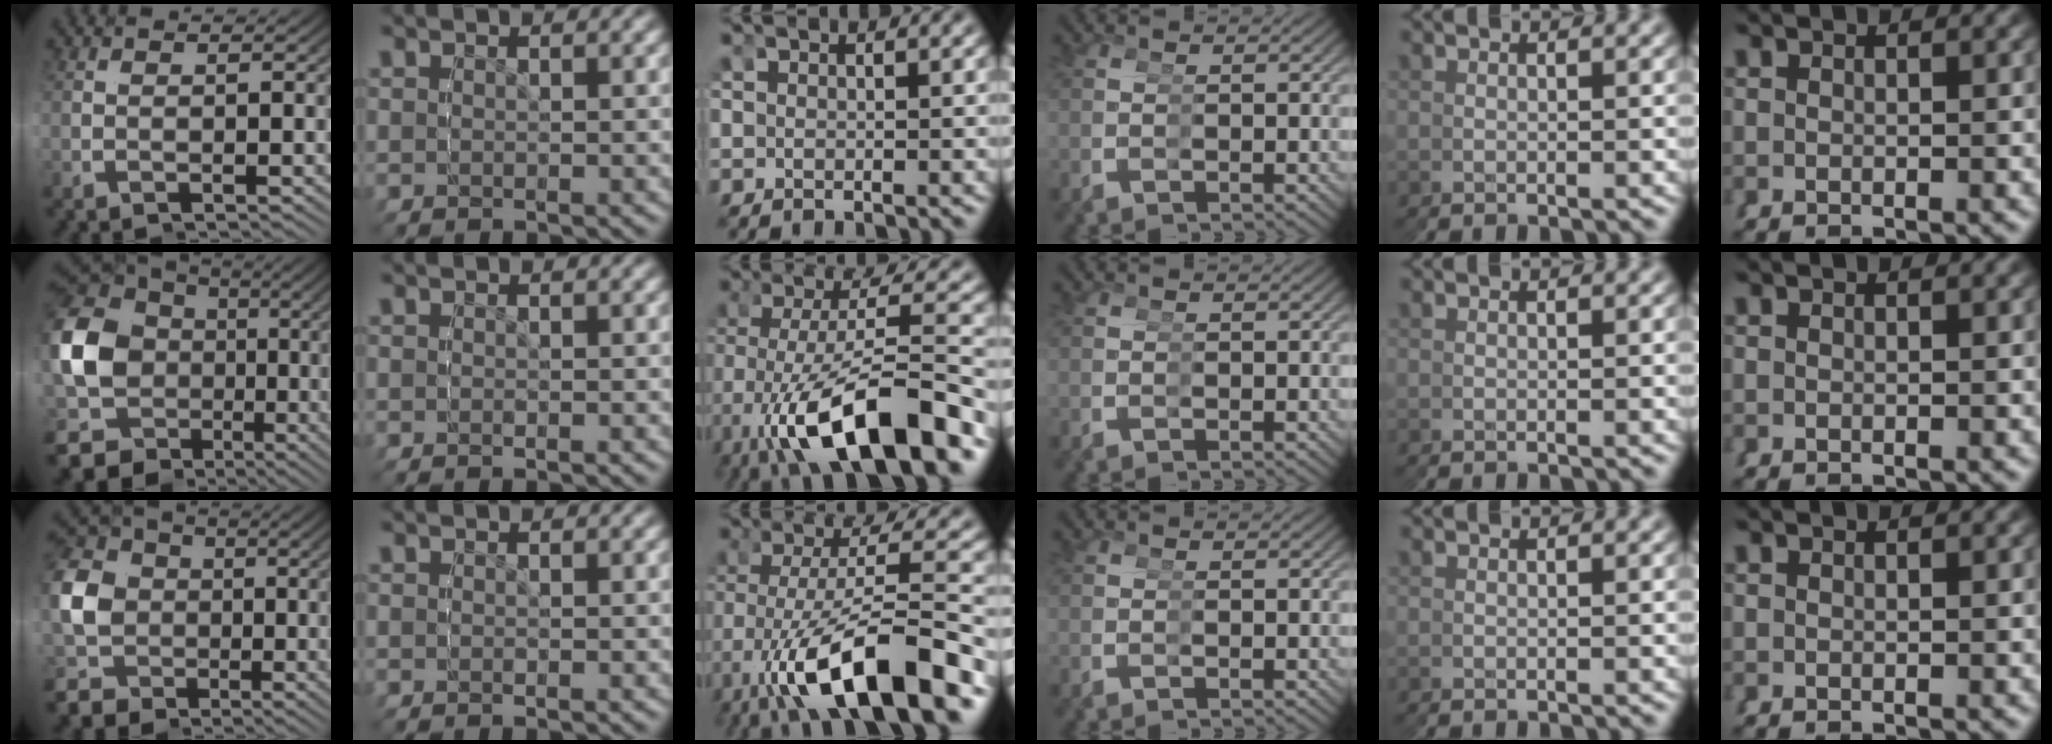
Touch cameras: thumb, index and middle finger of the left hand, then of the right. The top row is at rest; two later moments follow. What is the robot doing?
{"motion": "grasp_and_lifting", "object": "glue stick"}